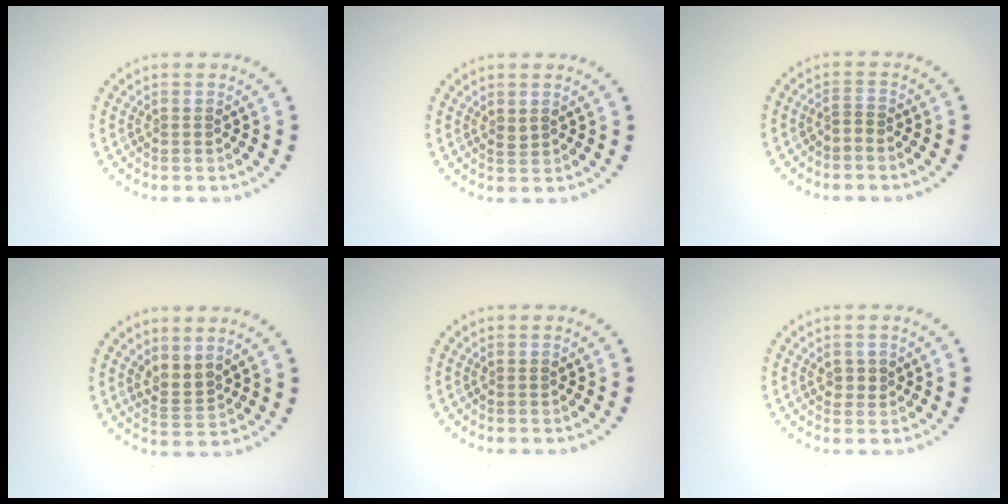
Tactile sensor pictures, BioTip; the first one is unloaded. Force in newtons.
{"total": 0.6, "press": 0.5, "slide": 0.3}
{"total": 0.5, "press": 0.2, "slide": 0.5}
{"total": 2.1, "press": 1.6, "slide": 1.4}
{"total": 0.0}
{"total": 1.1, "press": 1.1, "slide": 0.3}